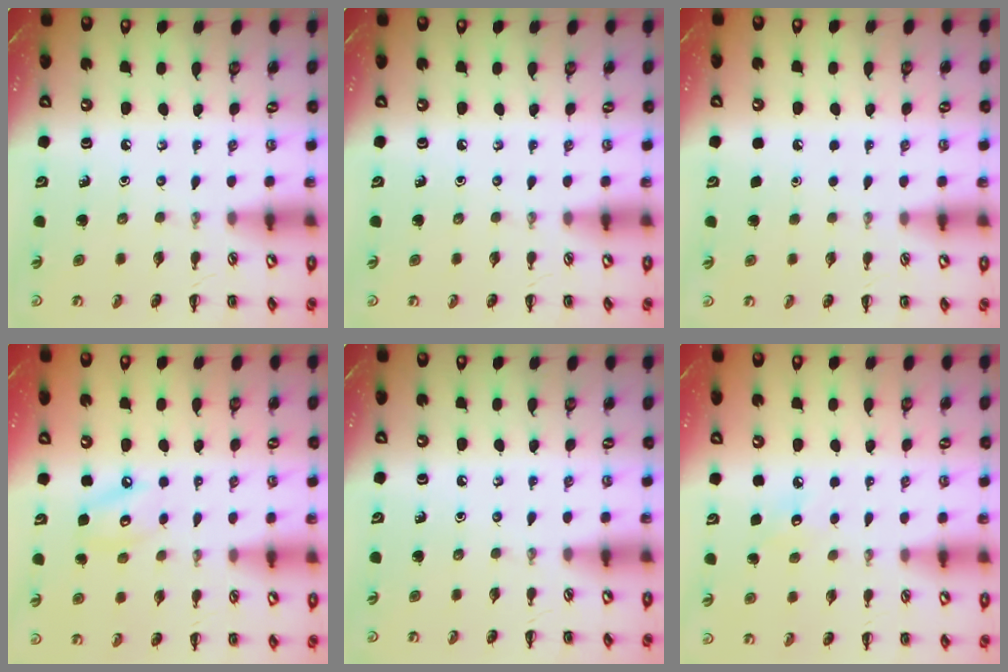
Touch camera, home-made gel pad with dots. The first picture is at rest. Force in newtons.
{"total": 0.0}
{"total": 2.3, "press": 2.3, "slide": 0.1}
{"total": 6.2, "press": 6.2, "slide": 0.8}
{"total": 0.0}
{"total": 5.2, "press": 5.0, "slide": 1.4}